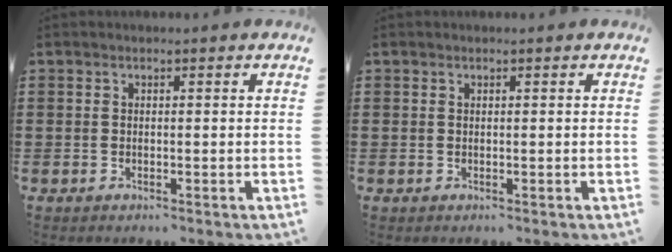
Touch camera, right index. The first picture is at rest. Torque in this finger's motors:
{"motor_torque": [0.14, 0.09, 0.01, 0.01]}